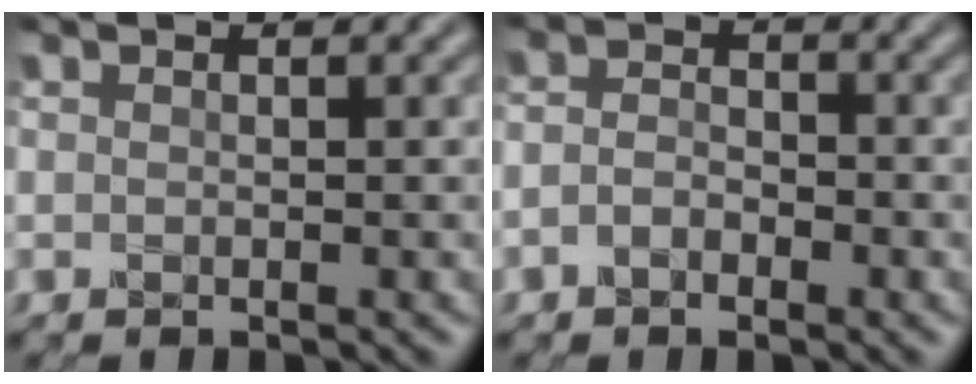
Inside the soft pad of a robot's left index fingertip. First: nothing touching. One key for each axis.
{"total": 1.7, "fx": -1.0, "fy": 1.0, "fz": 1.0, "tx": -0.022, "ty": 0.006, "tz": -0.022}